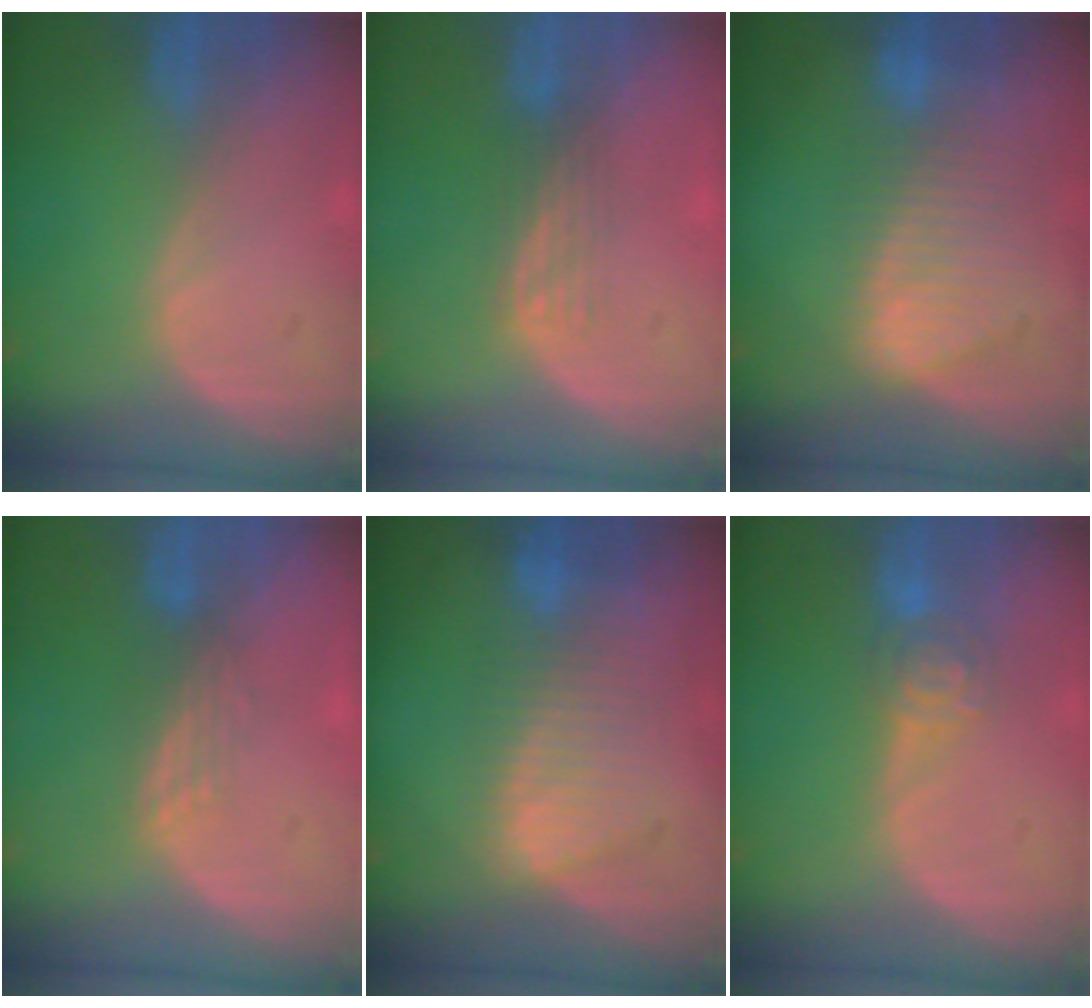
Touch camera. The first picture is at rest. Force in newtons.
{"total": 2.9, "press": 2.7, "slide": 1.2}
{"total": 9.4, "press": 8.2, "slide": 4.7}
{"total": 3.0, "press": 2.5, "slide": 1.7}
{"total": 7.8, "press": 7.4, "slide": 2.5}
{"total": 4.7, "press": 4.2, "slide": 2.2}